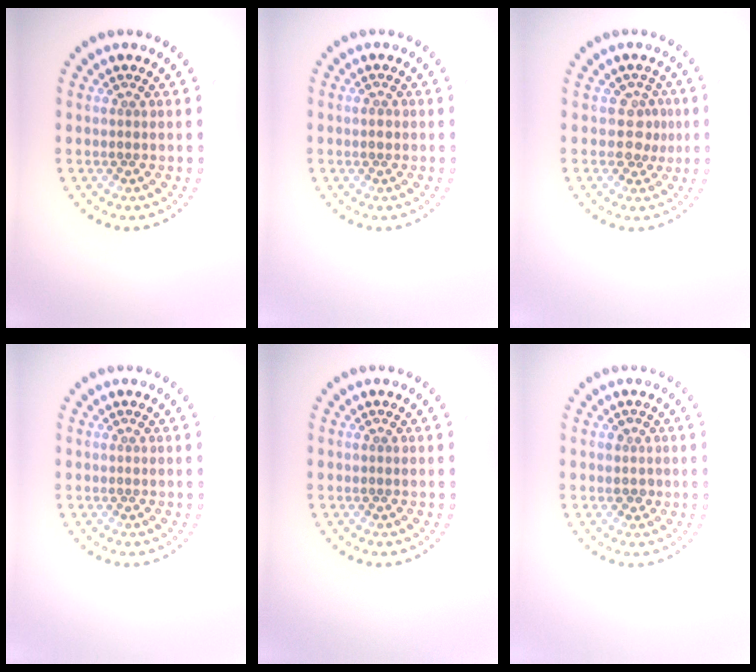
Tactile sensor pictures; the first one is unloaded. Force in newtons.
{"total": 1.0, "press": 1.0, "slide": 0.1}
{"total": 1.9, "press": 1.5, "slide": 1.2}
{"total": 0.0}
{"total": 0.0}
{"total": 1.1, "press": 0.9, "slide": 0.6}